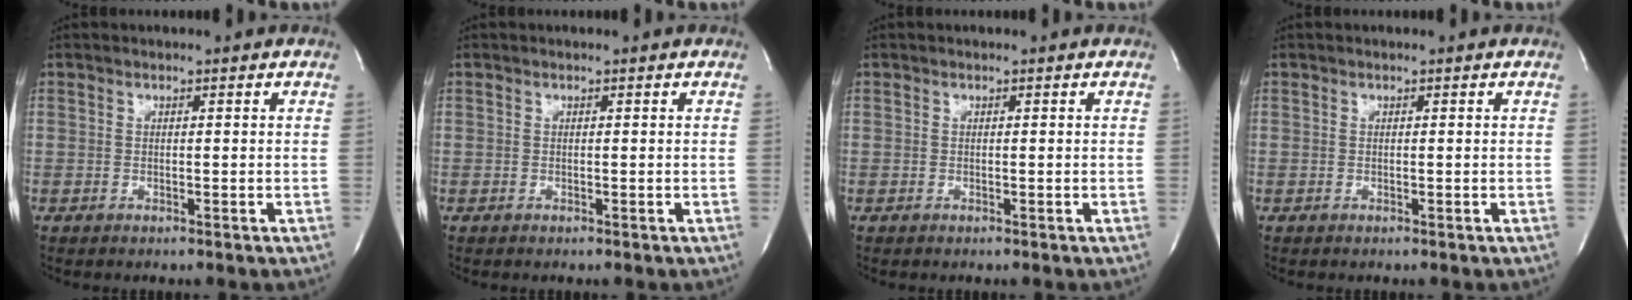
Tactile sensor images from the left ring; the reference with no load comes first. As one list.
[{"total": 0.0}, {"total": 0.0}, {"total": 0.0}]